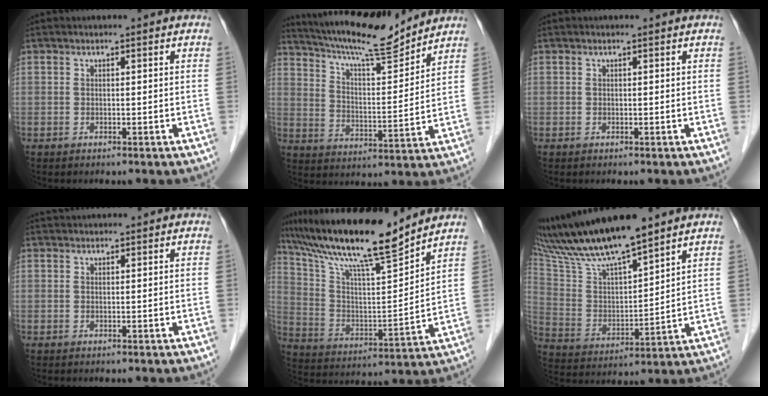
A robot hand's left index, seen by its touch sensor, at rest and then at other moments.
{"total": 14.8, "force": [13.6, 1.3, 5.8], "torque": [-0.107, 0.000, 0.222]}
{"total": 0.0}
{"total": 1.6, "force": [1.6, 0.2, 0.3], "torque": [-0.008, 0.026, 0.031]}
{"total": 18.3, "force": [15.7, 0.3, 9.4], "torque": [-0.173, 0.001, 0.271]}
{"total": 17.3, "force": [14.8, 1.2, 8.9], "torque": [-0.171, 0.012, 0.279]}